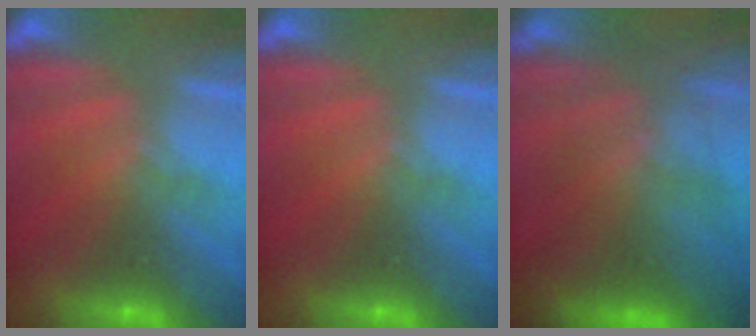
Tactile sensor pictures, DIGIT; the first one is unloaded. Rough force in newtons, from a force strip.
{"total": 0.0}
{"total": 5.7}